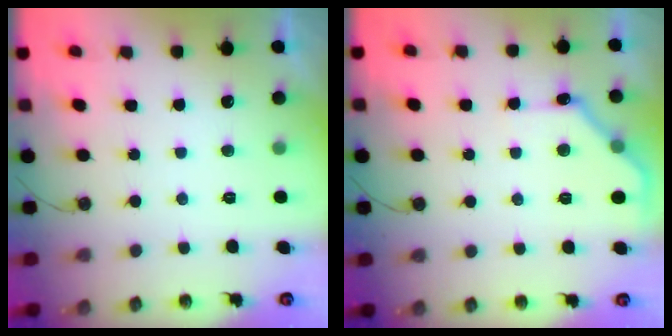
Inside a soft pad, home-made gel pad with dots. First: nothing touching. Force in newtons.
{"total": 9.4, "press": 9.4, "slide": 0.5}